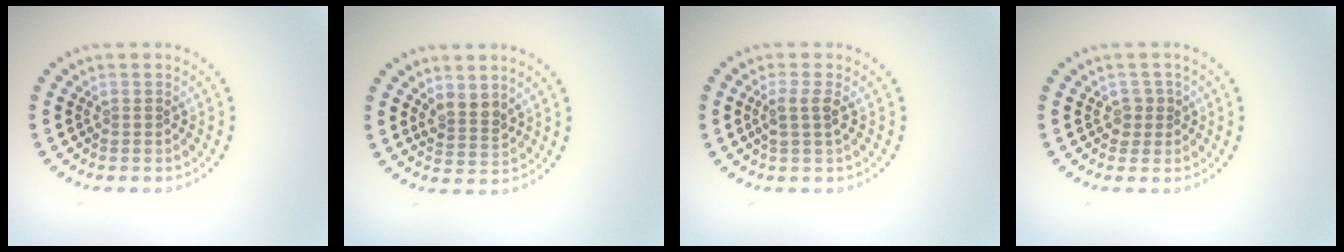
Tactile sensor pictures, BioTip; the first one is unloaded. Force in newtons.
{"total": 2.0, "press": 1.6, "slide": 1.2}
{"total": 1.7, "press": 1.4, "slide": 0.9}
{"total": 1.4, "press": 1.1, "slide": 0.9}